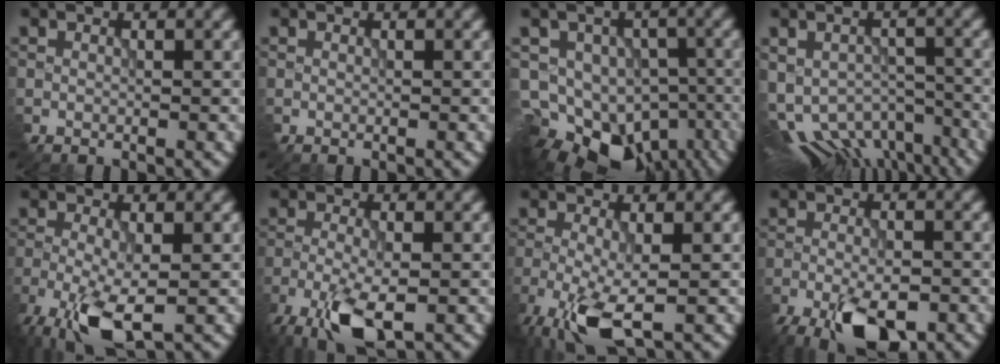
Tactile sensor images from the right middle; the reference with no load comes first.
{"total": 0.0}
{"total": 15.7, "force": [-9.6, 10.6, 6.4], "torque": [-0.110, -0.028, -0.120]}
{"total": 10.9, "force": [-8.0, 5.3, 5.0], "torque": [-0.095, -0.026, -0.099]}
{"total": 7.4, "force": [-3.9, 2.7, 5.7], "torque": [-0.133, -0.018, -0.069]}
{"total": 6.9, "force": [-4.1, 2.4, 5.0], "torque": [-0.116, -0.017, -0.077]}
{"total": 7.0, "force": [-3.6, 2.6, 5.4], "torque": [-0.131, -0.016, -0.066]}
{"total": 7.8, "force": [-5.0, 2.9, 5.2], "torque": [-0.100, -0.025, -0.082]}